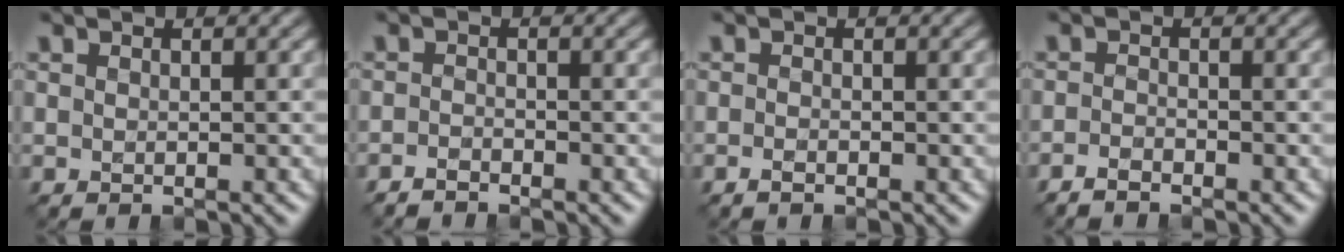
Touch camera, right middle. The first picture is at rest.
{"total": 1.2, "force": [-1.1, 0.2, 0.4], "torque": [-0.006, -0.001, -0.026]}
{"total": 0.7, "force": [-0.5, 0.2, 0.5], "torque": [-0.009, -0.002, -0.009]}
{"total": 1.4, "force": [-1.2, 0.3, 0.6], "torque": [-0.015, -0.002, -0.028]}